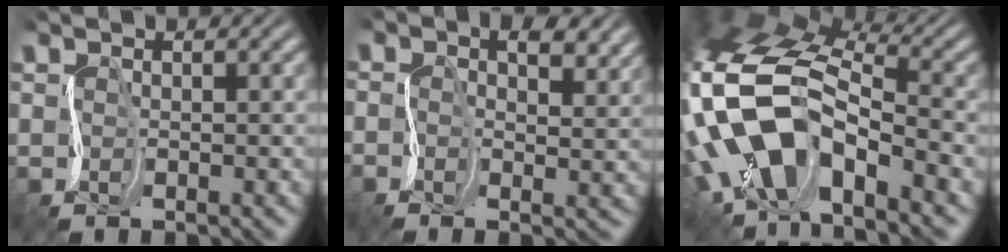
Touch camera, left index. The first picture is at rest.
{"total": 5.0, "force": [2.0, 2.3, 4.0], "torque": [-0.074, 0.007, 0.023]}
{"total": 11.4, "force": [-4.5, 6.2, 8.4], "torque": [-0.182, 0.009, -0.084]}